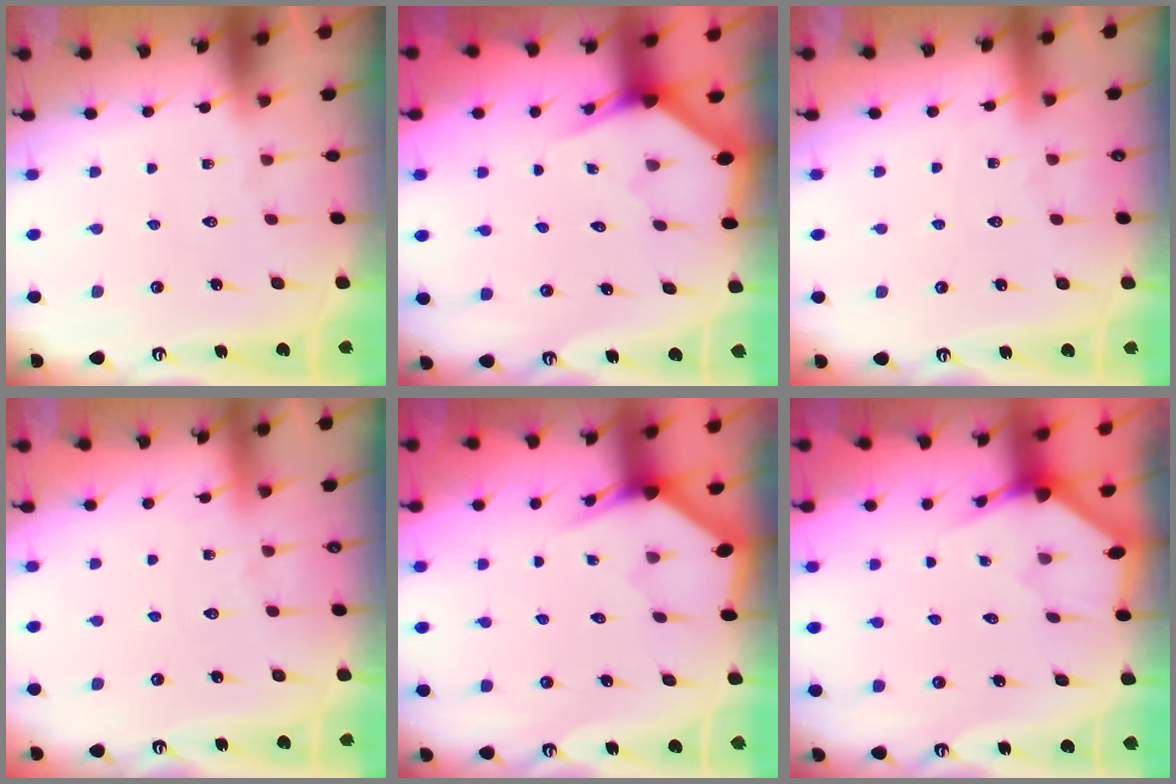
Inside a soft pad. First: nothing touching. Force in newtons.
{"total": 2.6, "press": 2.6, "slide": 0.0}
{"total": 1.4, "press": 1.3, "slide": 0.3}
{"total": 3.7, "press": 3.7, "slide": 0.5}
{"total": 3.1, "press": 3.1, "slide": 0.2}
{"total": 2.8, "press": 2.8, "slide": 0.2}